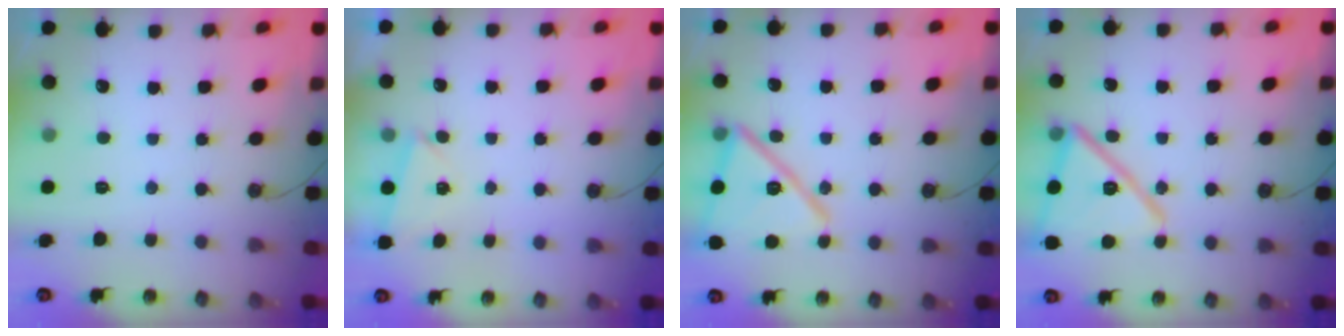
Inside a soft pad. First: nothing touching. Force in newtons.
{"total": 2.7, "press": 1.7, "slide": 2.1}
{"total": 19.2, "press": 19.2, "slide": 0.5}
{"total": 17.0, "press": 17.0, "slide": 1.5}